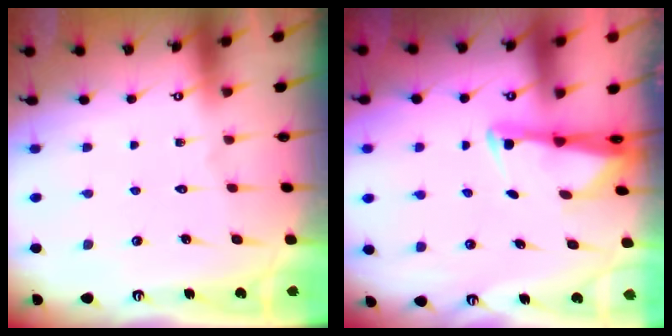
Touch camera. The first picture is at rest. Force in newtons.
{"total": 2.7, "press": 2.6, "slide": 0.5}